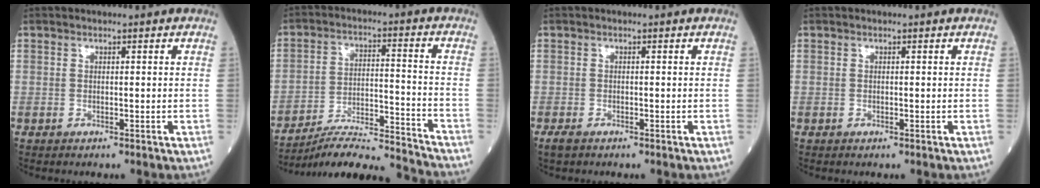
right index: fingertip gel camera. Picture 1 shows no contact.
{"total": 14.3, "force": [-13.9, -1.5, 3.2], "torque": [-0.049, 0.013, -0.227]}
{"total": 1.5, "force": [-1.1, 0.6, 0.8], "torque": [-0.024, -0.004, -0.019]}
{"total": 0.0}